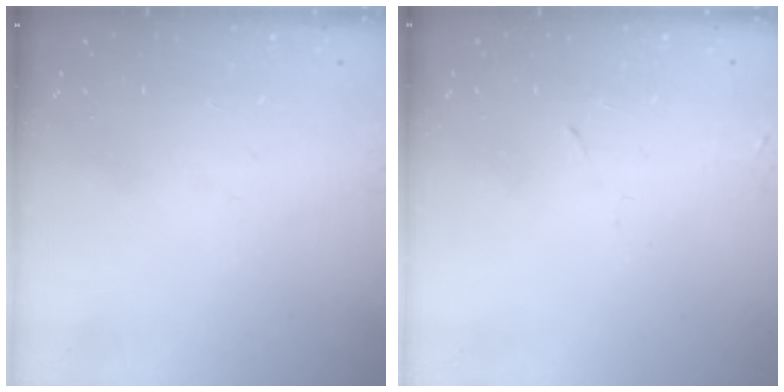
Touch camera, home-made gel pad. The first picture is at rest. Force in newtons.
{"total": 4.3, "press": 4.3, "slide": 0.7}